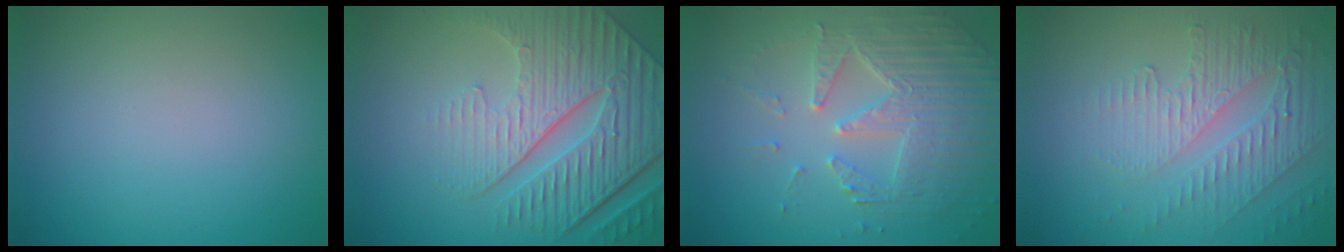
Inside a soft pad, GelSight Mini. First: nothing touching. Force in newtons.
{"total": 9.0, "press": 6.3, "slide": 6.5}
{"total": 4.9, "press": 4.4, "slide": 2.3}
{"total": 5.8, "press": 3.3, "slide": 4.7}